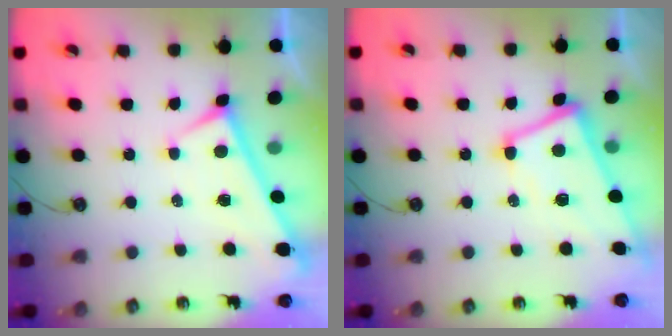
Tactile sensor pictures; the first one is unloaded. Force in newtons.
{"total": 1.9, "press": 1.7, "slide": 0.9}